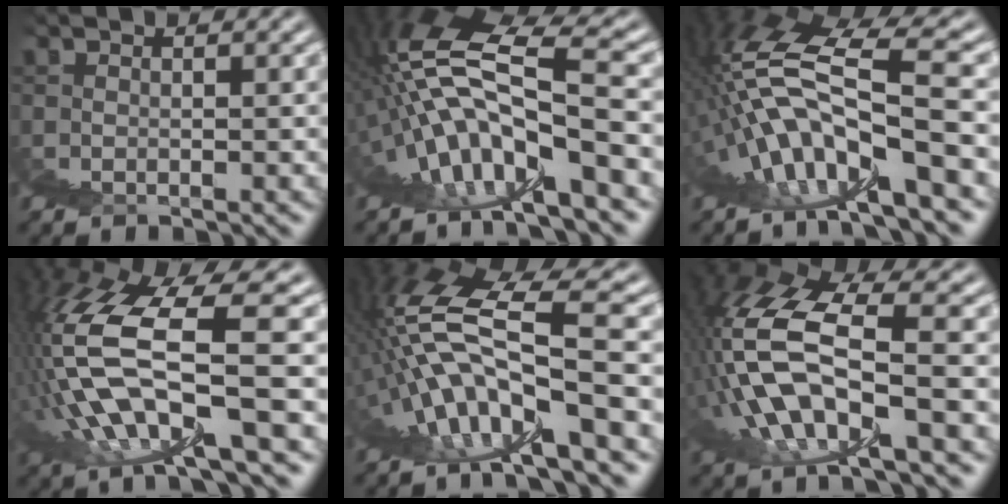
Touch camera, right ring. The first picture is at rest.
{"total": 11.8, "force": [5.6, 4.5, 9.4], "torque": [-0.159, 0.049, 0.067]}
{"total": 10.1, "force": [4.7, 2.8, 8.5], "torque": [-0.153, 0.049, 0.061]}
{"total": 9.8, "force": [4.4, 1.9, 8.6], "torque": [-0.194, 0.011, 0.073]}
{"total": 9.9, "force": [5.0, 1.7, 8.3], "torque": [-0.146, 0.051, 0.068]}
{"total": 8.8, "force": [4.4, 2.6, 7.2], "torque": [-0.167, 0.020, 0.067]}